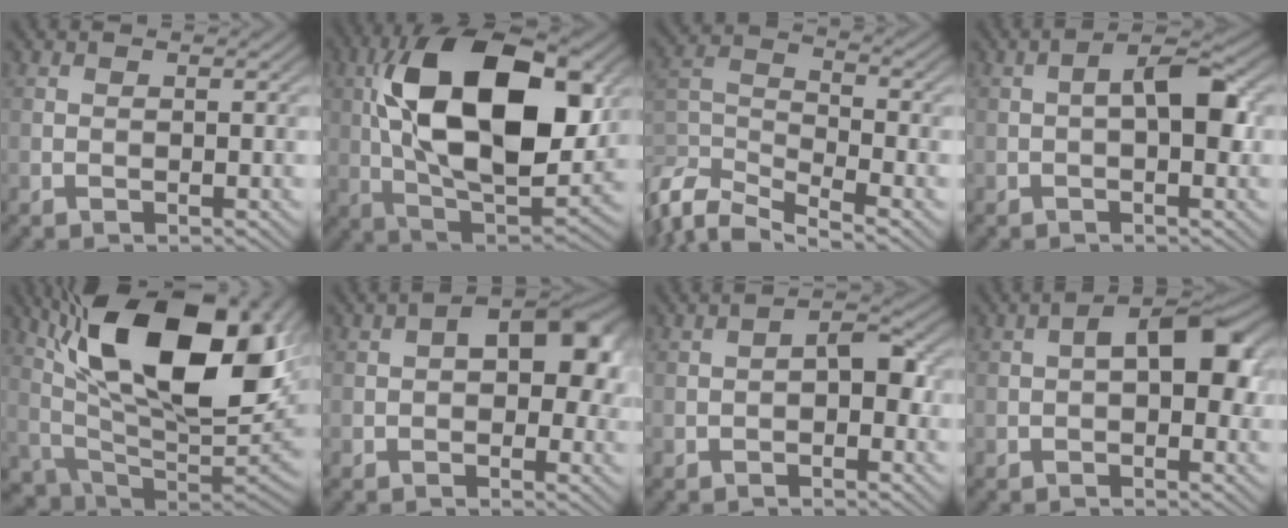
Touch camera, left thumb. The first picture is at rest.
{"total": 19.6, "force": [4.4, 10.1, 16.2], "torque": [-0.300, 0.015, 0.063]}
{"total": 8.2, "force": [-5.3, 3.0, 5.4], "torque": [-0.120, -0.017, -0.113]}
{"total": 5.0, "force": [-0.1, 2.0, 4.6], "torque": [-0.069, 0.013, -0.008]}
{"total": 18.8, "force": [8.3, 8.8, 14.4], "torque": [-0.273, 0.006, 0.150]}
{"total": 7.3, "force": [0.7, 4.4, 5.8], "torque": [-0.062, 0.008, 0.003]}
{"total": 3.5, "force": [-0.7, 1.9, 2.8], "torque": [-0.037, 0.011, -0.017]}
{"total": 6.3, "force": [0.3, 3.2, 5.4], "torque": [-0.072, 0.011, -0.003]}